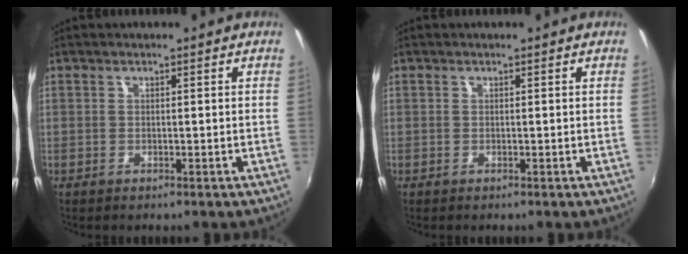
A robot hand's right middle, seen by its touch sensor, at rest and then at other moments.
{"total": 0.0}